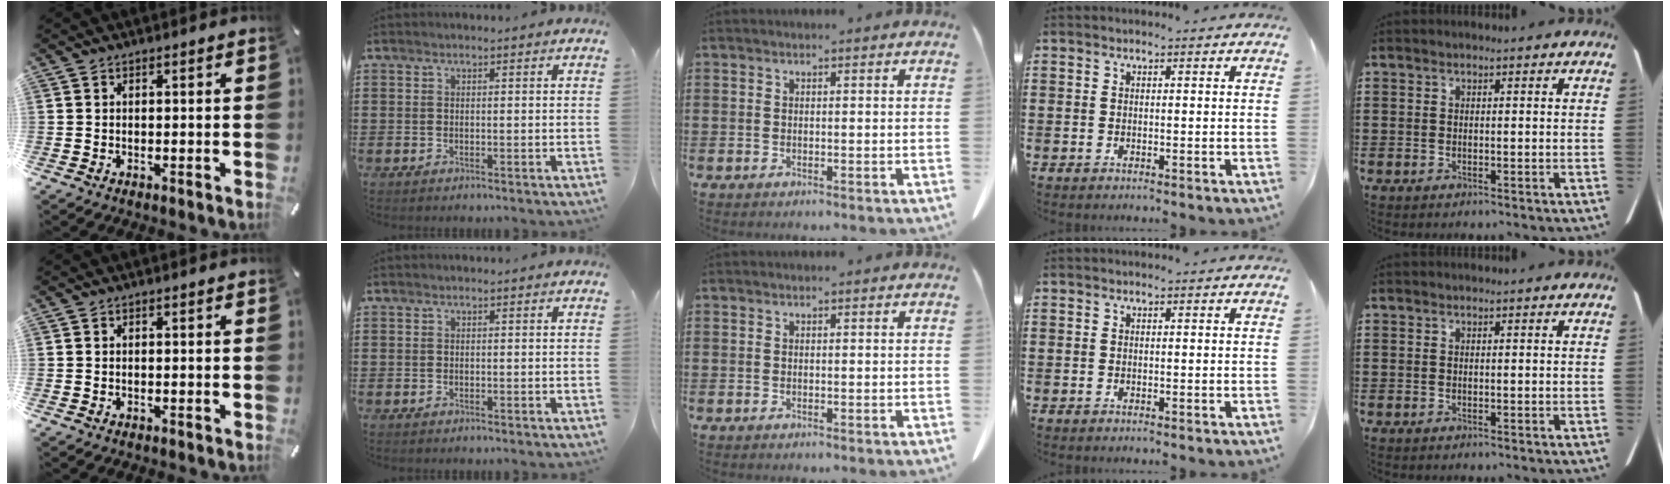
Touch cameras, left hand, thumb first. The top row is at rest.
{}